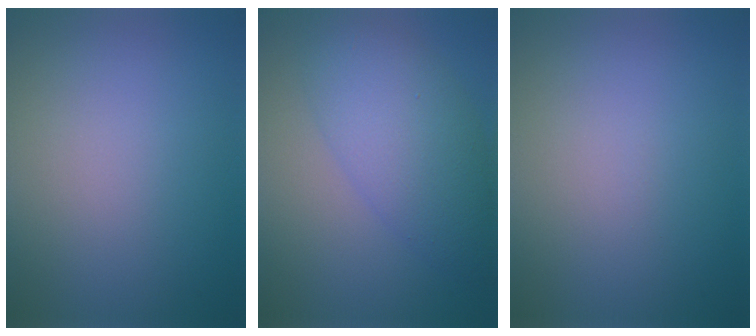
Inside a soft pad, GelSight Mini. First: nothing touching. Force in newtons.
{"total": 4.7, "press": 4.7, "slide": 0.1}
{"total": 0.0}